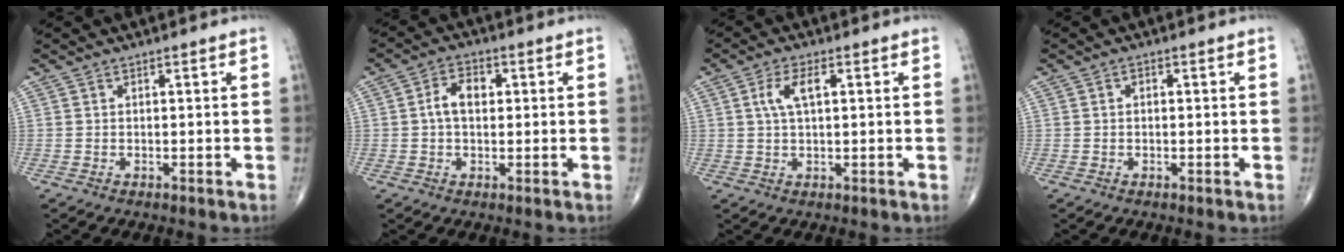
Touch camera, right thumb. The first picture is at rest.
{"total": 5.3, "force": [0.6, 3.4, 4.0], "torque": [-0.069, 0.015, 0.004]}
{"total": 4.9, "force": [1.3, 2.1, 4.3], "torque": [-0.091, 0.009, 0.024]}
{"total": 0.7, "force": [0.1, 0.5, 0.5], "torque": [-0.004, 0.002, 0.001]}